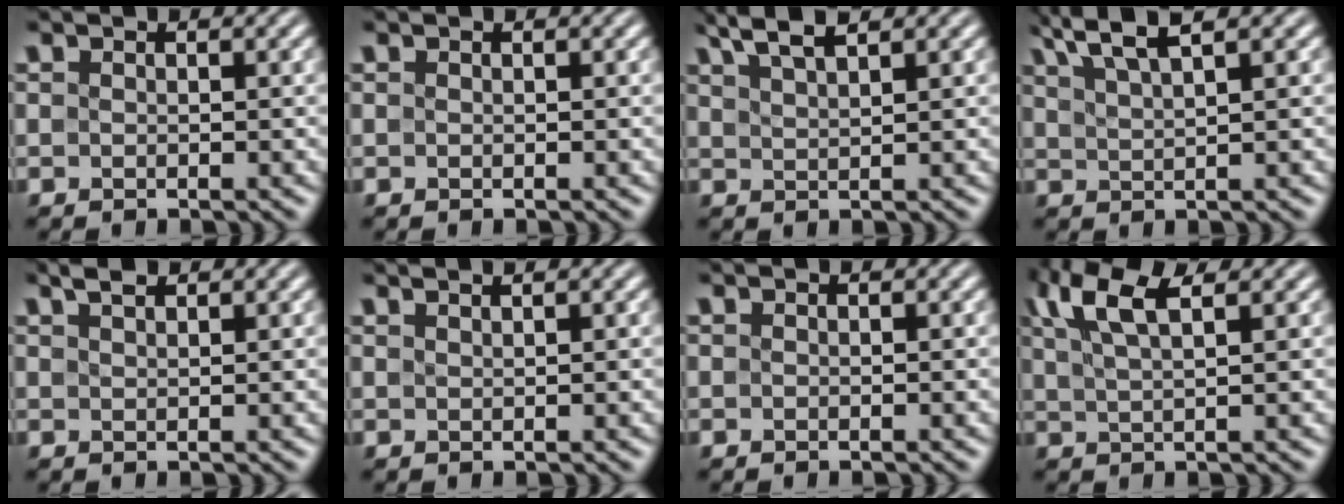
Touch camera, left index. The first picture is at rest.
{"total": 0.0}
{"total": 3.7, "force": [2.8, 0.7, 2.3], "torque": [-0.035, 0.015, 0.047]}
{"total": 4.5, "force": [3.3, 0.8, 3.1], "torque": [-0.051, 0.015, 0.056]}
{"total": 1.5, "force": [1.2, 0.4, 0.9], "torque": [-0.016, 0.005, 0.022]}
{"total": 1.7, "force": [1.2, 0.6, 1.0], "torque": [-0.001, -0.003, 0.004]}
{"total": 0.0}
{"total": 5.7, "force": [3.2, 1.8, 4.4], "torque": [-0.083, 0.020, 0.052]}